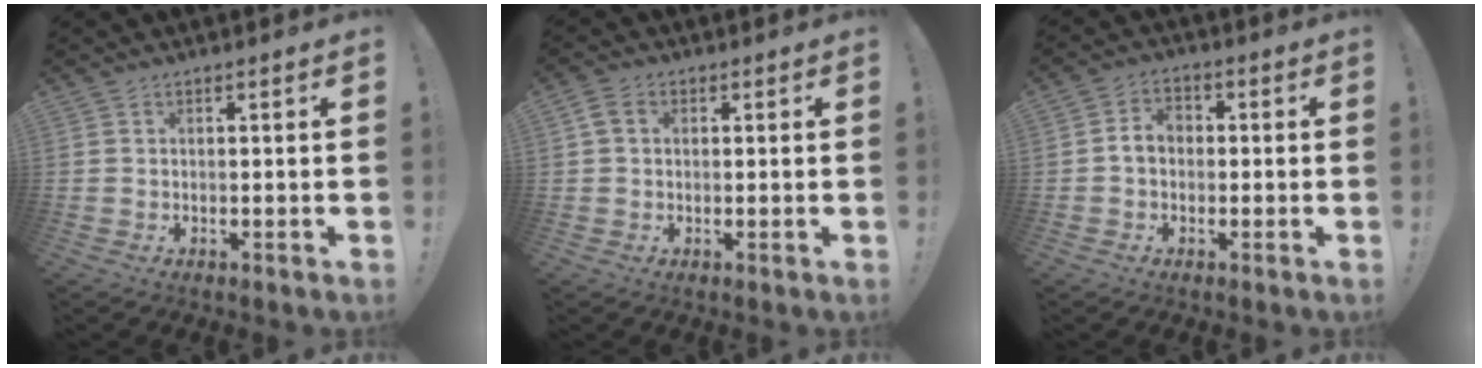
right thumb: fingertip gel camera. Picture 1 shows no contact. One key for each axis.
{"total": 4.0, "fx": 1.0, "fy": 2.9, "fz": 2.5, "tx": -0.043, "ty": 0.007, "tz": 0.021}
{"total": 4.9, "fx": -0.4, "fy": 3.8, "fz": 3.2, "tx": -0.052, "ty": 0.010, "tz": -0.006}